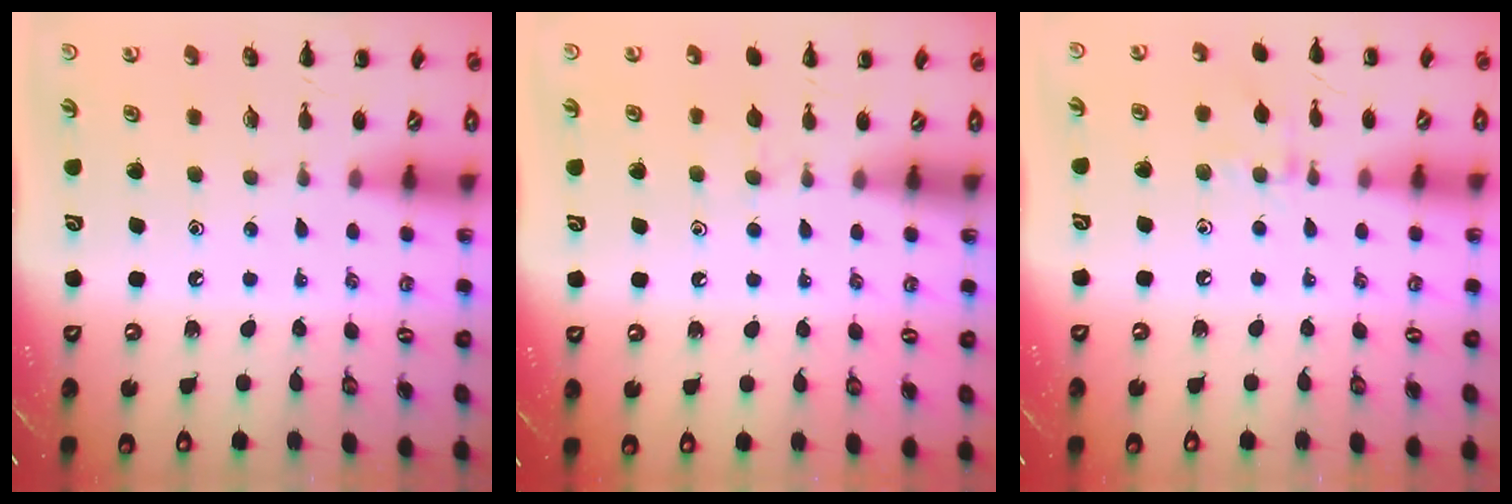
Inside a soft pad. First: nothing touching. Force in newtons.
{"total": 3.7, "press": 3.3, "slide": 1.5}
{"total": 6.7, "press": 6.5, "slide": 1.7}